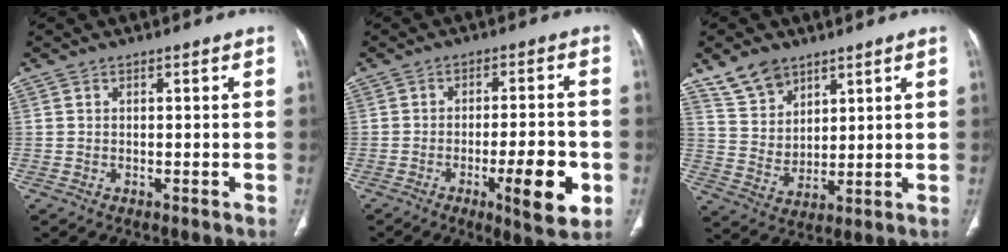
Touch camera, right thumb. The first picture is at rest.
{"total": 11.4, "force": [-3.9, 2.6, 10.3], "torque": [-0.141, 0.007, -0.053]}
{"total": 8.5, "force": [6.1, 5.2, 2.9], "torque": [-0.032, -0.034, 0.126]}